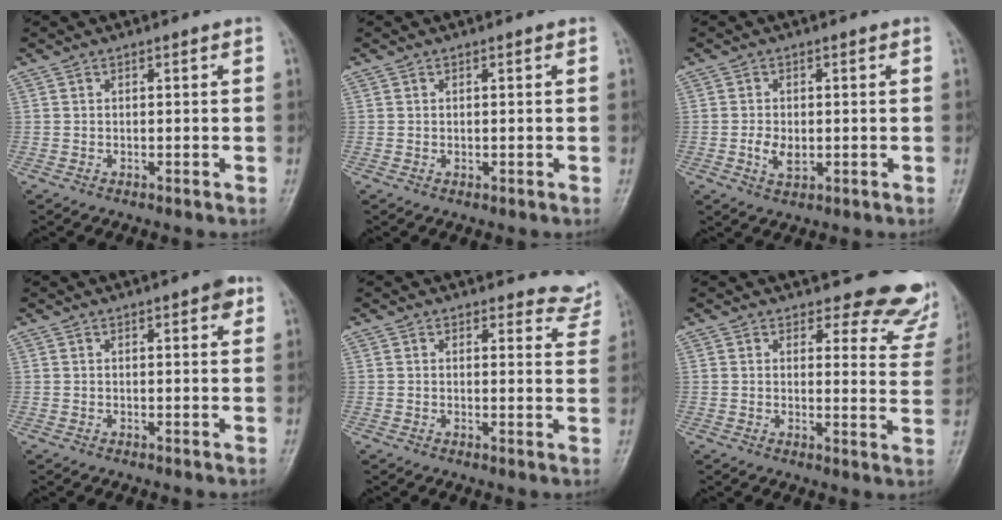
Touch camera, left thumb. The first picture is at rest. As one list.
[{"total": 0.6, "force": [0.2, 0.4, 0.4], "torque": [-0.004, 0.001, 0.003]}, {"total": 3.5, "force": [-0.5, 2.2, 2.6], "torque": [-0.046, -0.004, -0.007]}, {"total": 2.8, "force": [1.5, 1.0, 2.2], "torque": [-0.021, -0.002, 0.014]}, {"total": 5.4, "force": [5.1, 1.8, -0.2], "torque": [0.039, -0.037, 0.031]}, {"total": 12.7, "force": [11.7, 4.4, 2.0], "torque": [0.032, -0.102, 0.102]}]